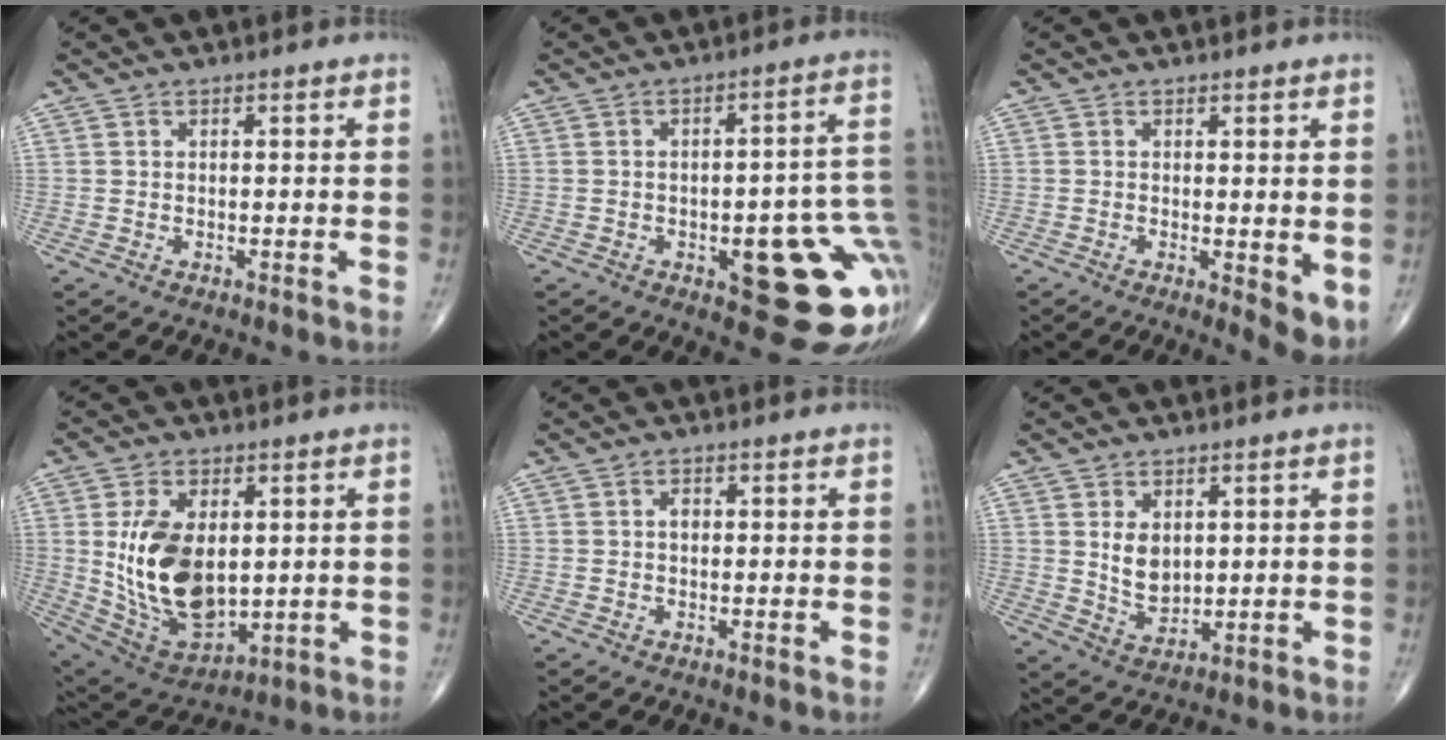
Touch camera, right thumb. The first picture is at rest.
{"total": 18.3, "force": [-4.0, 6.5, 16.7], "torque": [-0.155, 0.027, -0.029]}
{"total": 5.1, "force": [-0.5, 1.7, 4.8], "torque": [-0.062, -0.014, -0.007]}
{"total": 17.8, "force": [1.2, 10.4, 14.3], "torque": [-0.245, -0.015, 0.046]}
{"total": 1.1, "force": [0.1, 0.8, 0.8], "torque": [-0.009, 0.003, -0.001]}
{"total": 6.7, "force": [1.6, 4.4, 4.8], "torque": [-0.067, -0.019, 0.043]}